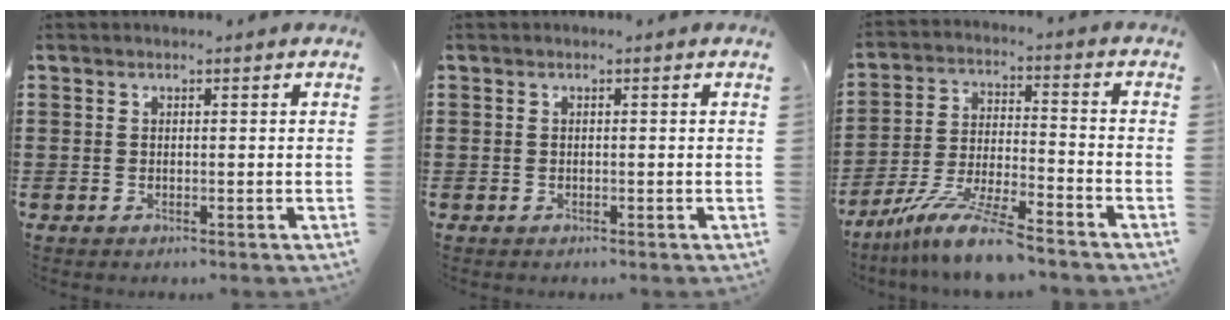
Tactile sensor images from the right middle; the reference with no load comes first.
{"total": 0.0}
{"total": 10.2, "force": [-8.6, 0.2, 5.4], "torque": [-0.114, 0.000, -0.172]}